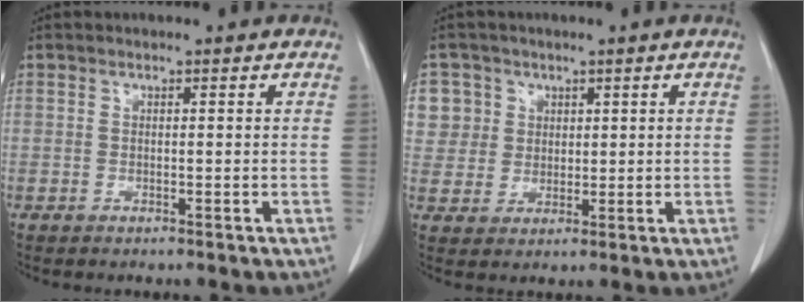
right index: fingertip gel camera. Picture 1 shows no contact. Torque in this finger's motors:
{"motor_torque": [-0.13, 0.25, -0.03, 0.00]}